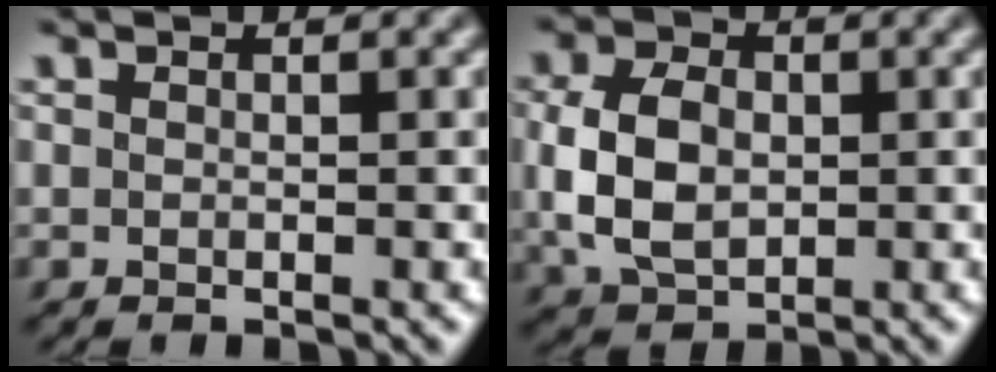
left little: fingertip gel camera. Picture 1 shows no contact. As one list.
[{"total": 6.0, "force": [-0.2, 4.3, 4.3], "torque": [-0.099, 0.001, -0.008]}]